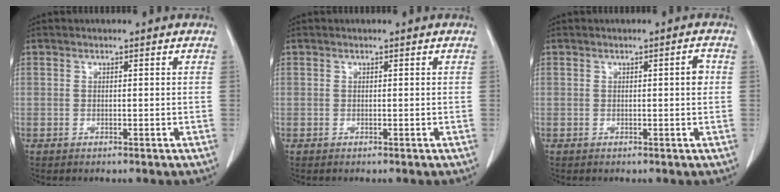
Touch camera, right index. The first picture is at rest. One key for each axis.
{"total": 0.0}
{"total": 1.7, "fx": 0.2, "fy": 0.2, "fz": 1.6, "tx": -0.023, "ty": 0.004, "tz": 0.002}